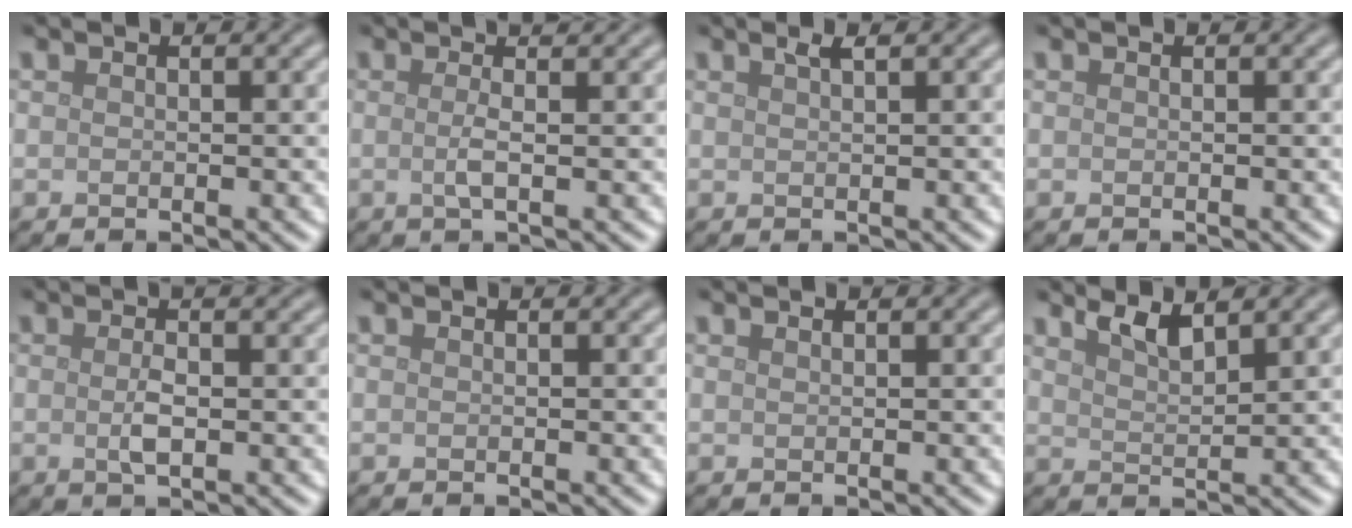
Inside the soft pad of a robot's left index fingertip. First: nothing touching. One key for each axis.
{"total": 2.1, "fx": 0.2, "fy": 0.5, "fz": 2.1, "tx": -0.036, "ty": 0.004, "tz": -0.001}
{"total": 1.1, "fx": 0.7, "fy": 0.3, "fz": 0.8, "tx": -0.010, "ty": 0.001, "tz": 0.010}
{"total": 0.0}
{"total": 2.1, "fx": 0.1, "fy": 0.5, "fz": 2.1, "tx": -0.041, "ty": 0.001, "tz": 0.001}
{"total": 0.0}
{"total": 0.0}
{"total": 2.5, "fx": 2.0, "fy": 0.5, "fz": 1.4, "tx": -0.025, "ty": -0.002, "tz": 0.040}